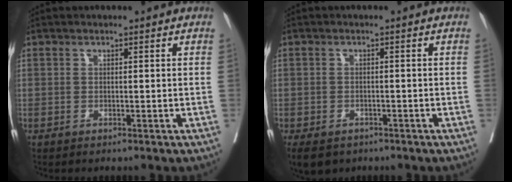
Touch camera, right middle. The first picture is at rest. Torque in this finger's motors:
{"motor_torque": [0.31, -0.28, 0.04, 0.03]}